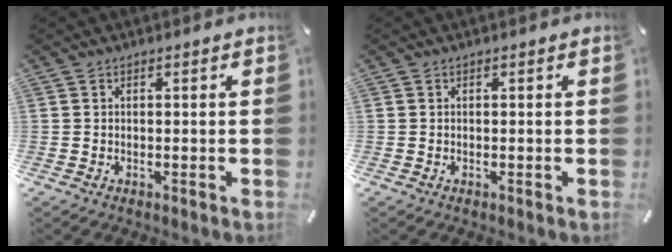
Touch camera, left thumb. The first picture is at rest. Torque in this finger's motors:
{"motor_torque": [0.01, 0.01, 0.00, 0.00, 0.00]}